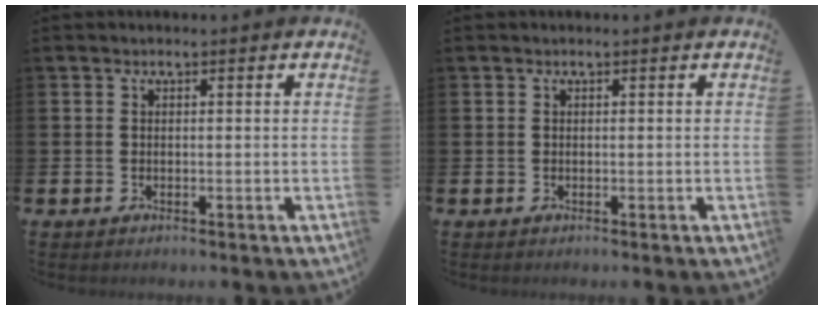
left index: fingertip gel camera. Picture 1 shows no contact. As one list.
[{"total": 0.0}]